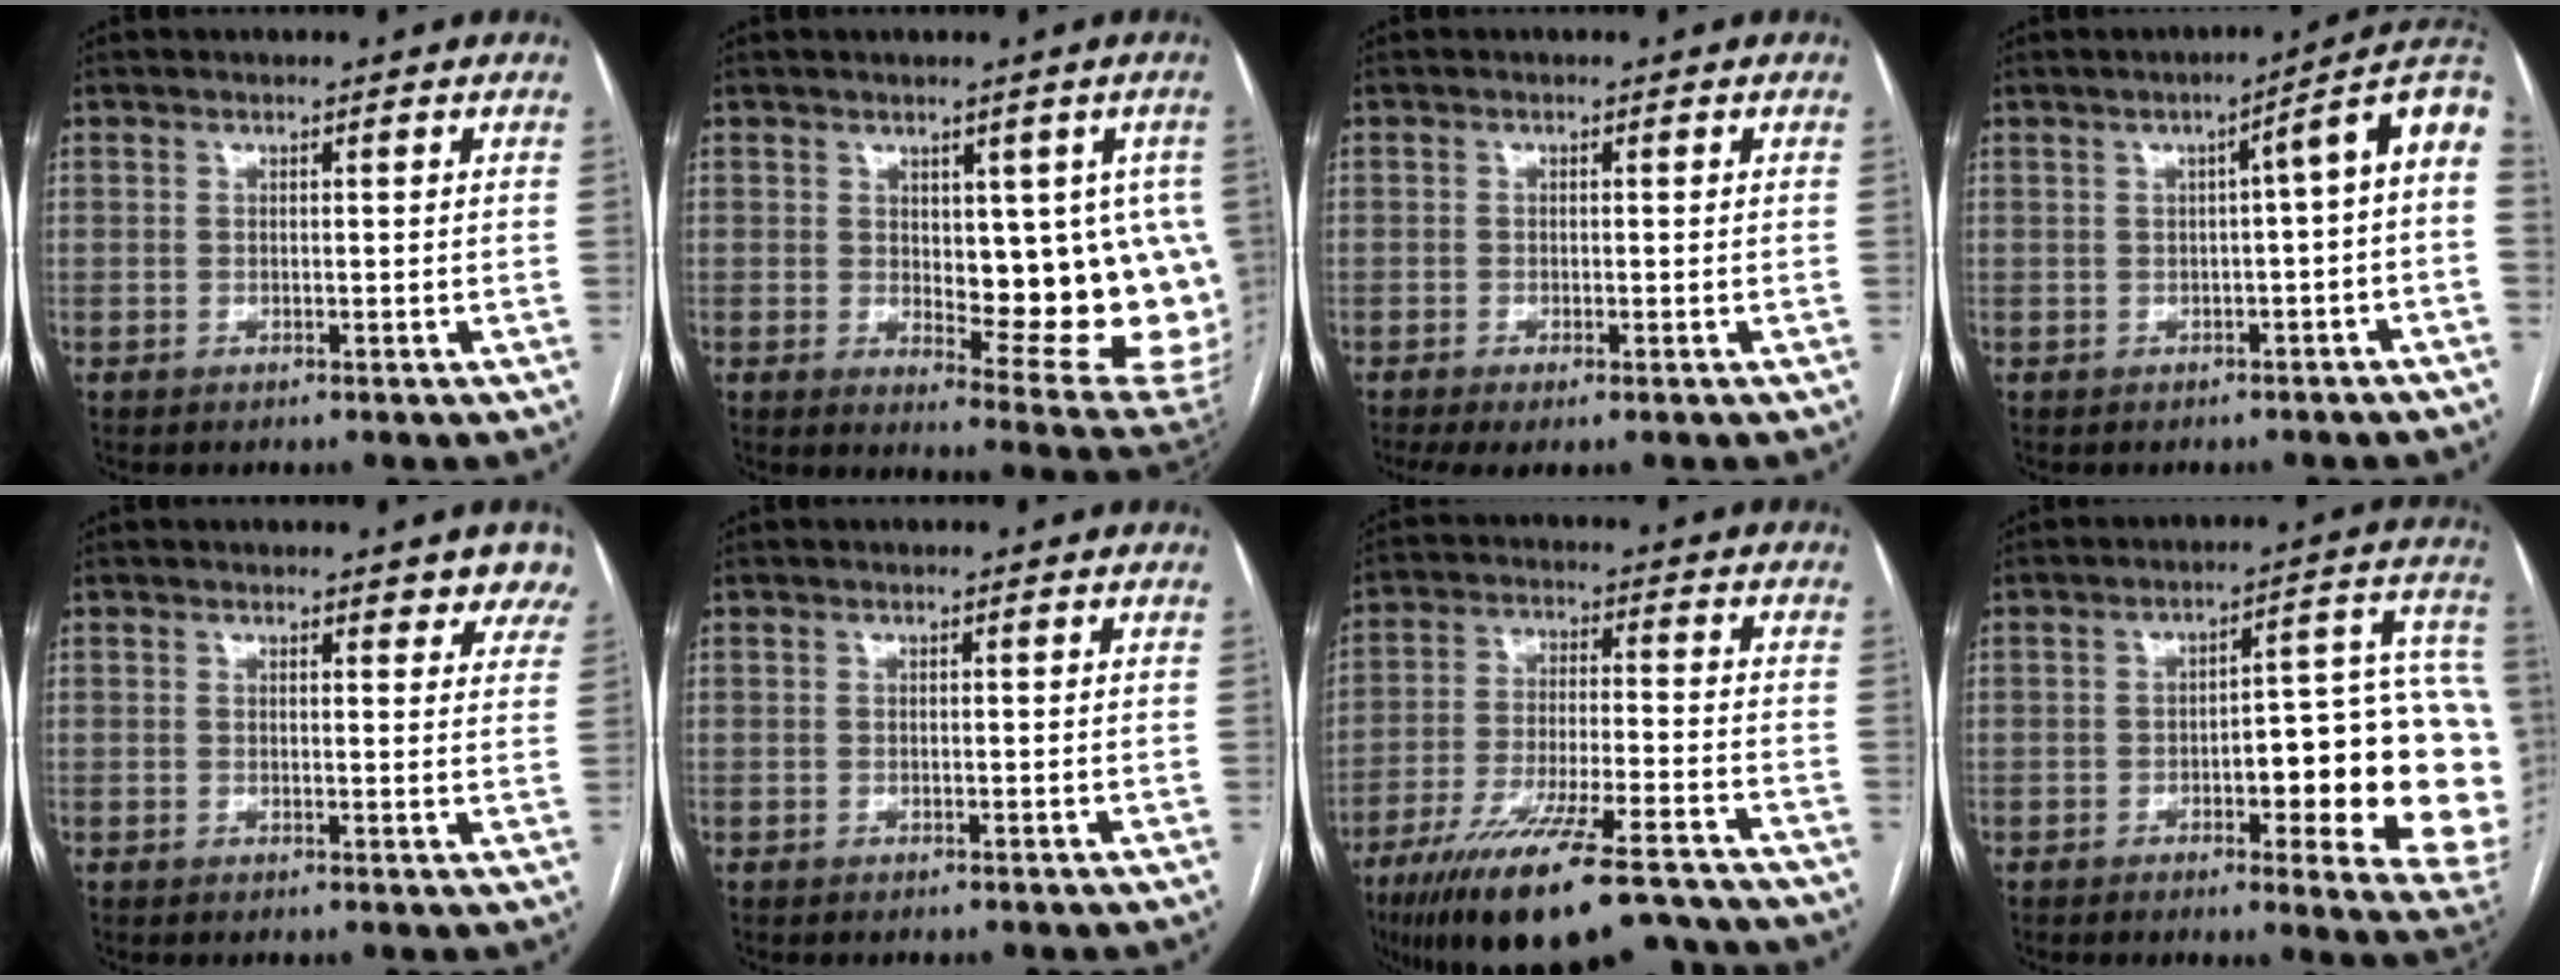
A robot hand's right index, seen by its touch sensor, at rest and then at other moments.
{"total": 14.7, "force": [0.4, 5.6, 13.6], "torque": [-0.128, -0.004, 0.019]}
{"total": 3.5, "force": [-2.1, 0.8, 2.6], "torque": [-0.046, -0.010, -0.034]}
{"total": 8.0, "force": [0.6, 0.4, 7.9], "torque": [-0.098, 0.031, 0.000]}
{"total": 5.5, "force": [4.9, 1.8, 2.0], "torque": [-0.001, -0.009, 0.036]}
{"total": 0.0}
{"total": 21.4, "force": [-16.7, 3.4, 13.0], "torque": [-0.195, -0.016, -0.265]}
{"total": 21.1, "force": [-4.0, 5.0, 20.1], "torque": [-0.164, 0.038, -0.034]}